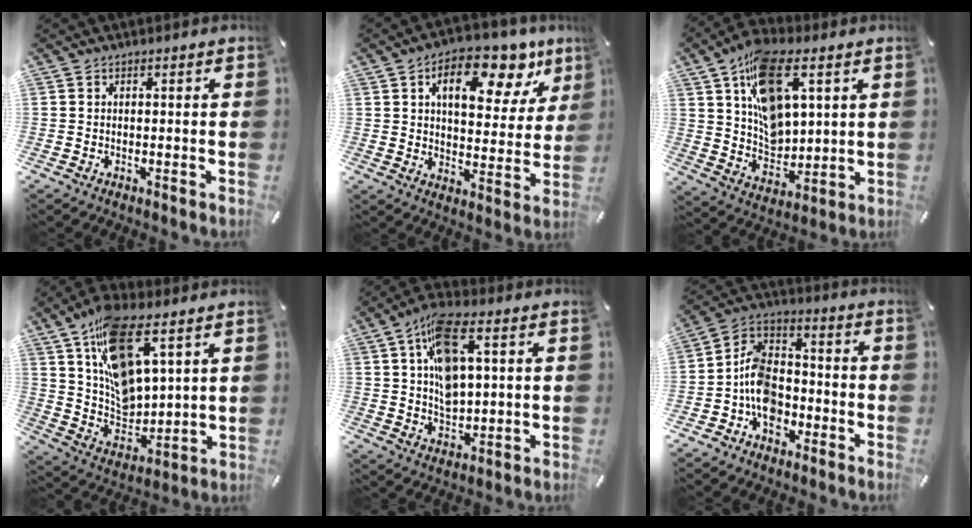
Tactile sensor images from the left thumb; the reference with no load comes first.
{"total": 15.4, "force": [8.0, 8.5, 10.1], "torque": [-0.130, -0.044, 0.126]}
{"total": 15.4, "force": [6.6, 9.6, 10.1], "torque": [-0.176, -0.014, 0.123]}
{"total": 16.3, "force": [8.7, 8.2, 11.1], "torque": [-0.207, -0.038, 0.160]}
{"total": 12.2, "force": [3.3, 6.6, 9.7], "torque": [-0.185, 0.007, 0.060]}
{"total": 10.6, "force": [-4.7, 7.9, 5.3], "torque": [-0.118, 0.028, -0.091]}